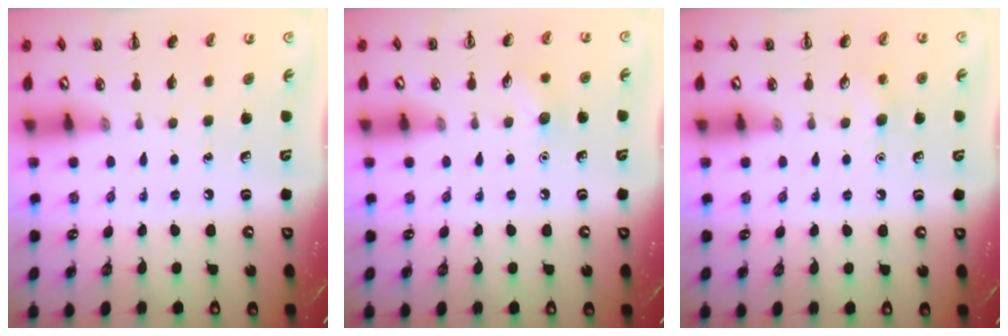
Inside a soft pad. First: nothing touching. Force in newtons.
{"total": 5.9, "press": 5.6, "slide": 1.7}
{"total": 5.5, "press": 5.3, "slide": 1.4}